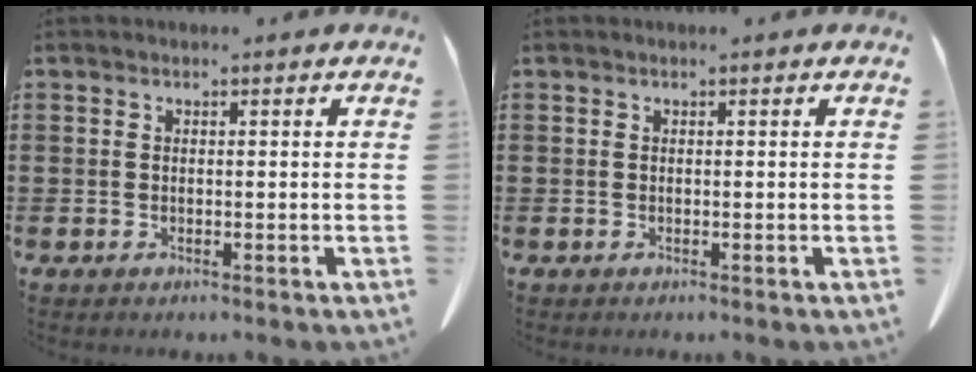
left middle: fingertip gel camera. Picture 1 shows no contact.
{"total": 0.0}